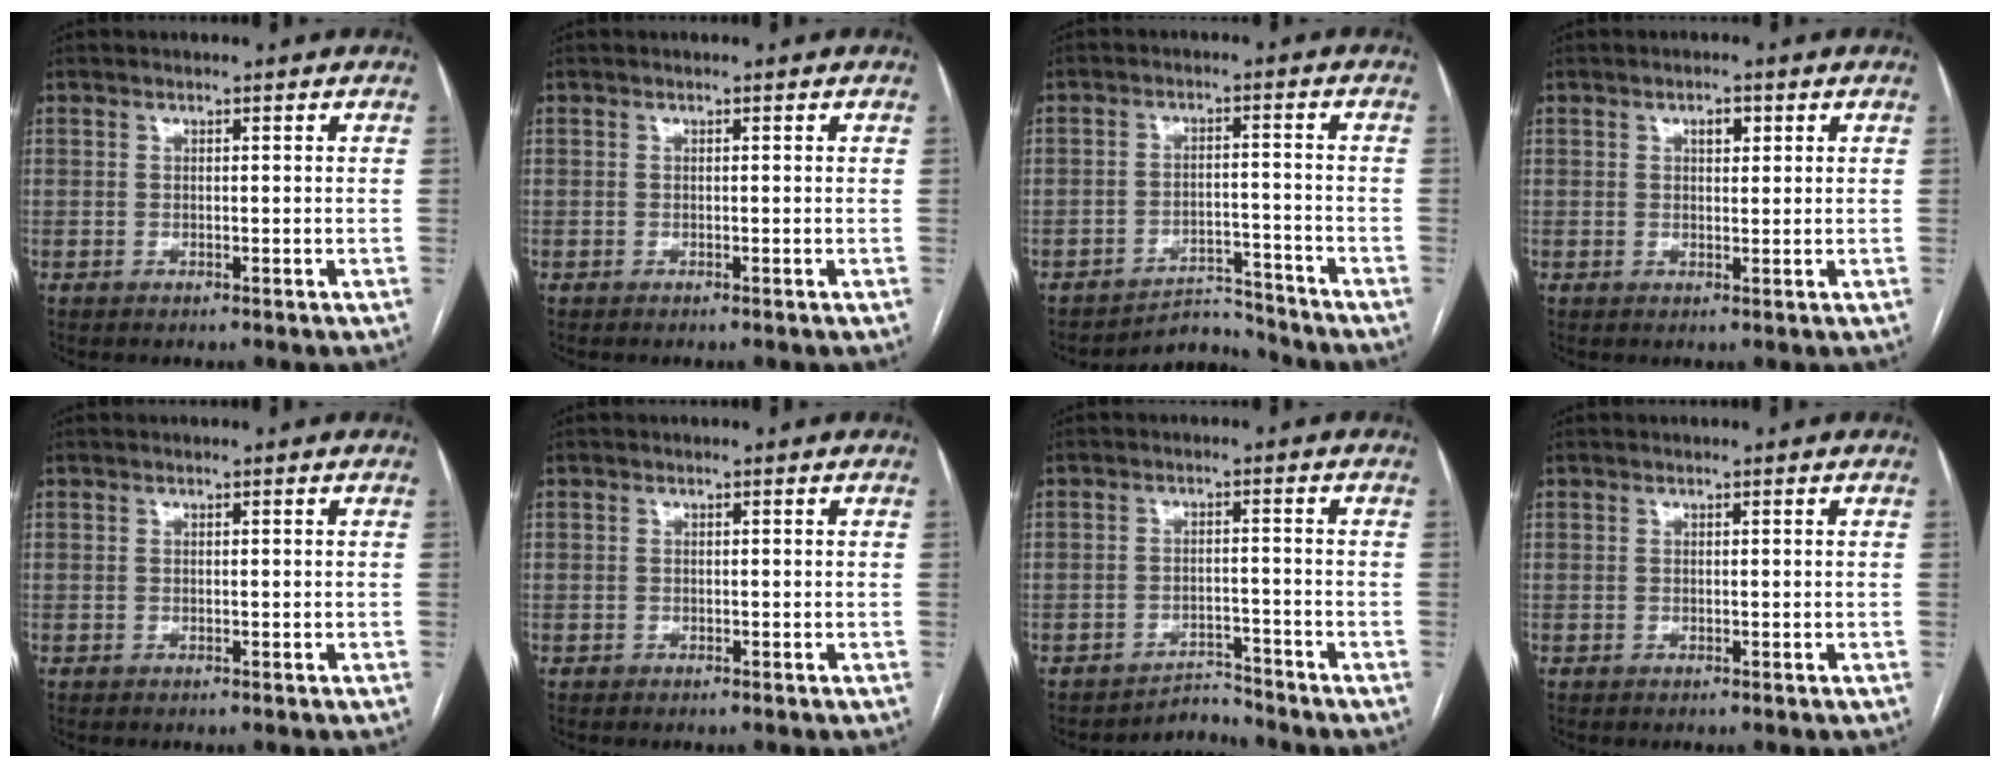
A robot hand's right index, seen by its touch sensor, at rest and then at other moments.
{"total": 0.0}
{"total": 5.2, "force": [-5.0, 0.6, -1.4], "torque": [0.028, 0.019, -0.075]}
{"total": 2.1, "force": [0.9, 1.0, 1.6], "torque": [-0.024, 0.003, 0.014]}
{"total": 0.0}
{"total": 1.3, "force": [-0.8, 1.0, -0.2], "torque": [0.003, 0.007, -0.016]}
{"total": 3.4, "force": [-3.1, 0.0, -1.3], "torque": [0.026, 0.004, -0.046]}
{"total": 0.0}